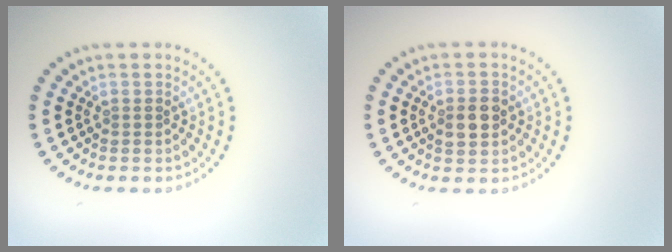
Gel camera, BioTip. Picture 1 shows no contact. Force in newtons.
{"total": 2.9, "press": 2.9, "slide": 0.1}